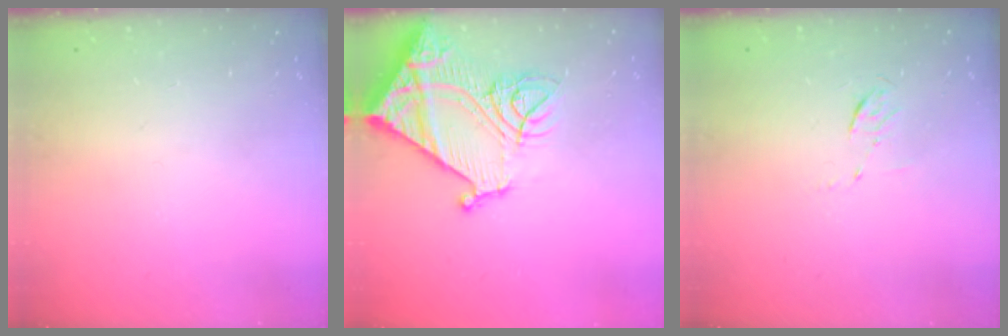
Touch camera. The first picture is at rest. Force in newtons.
{"total": 18.3, "press": 18.1, "slide": 2.2}
{"total": 4.0, "press": 3.7, "slide": 1.3}